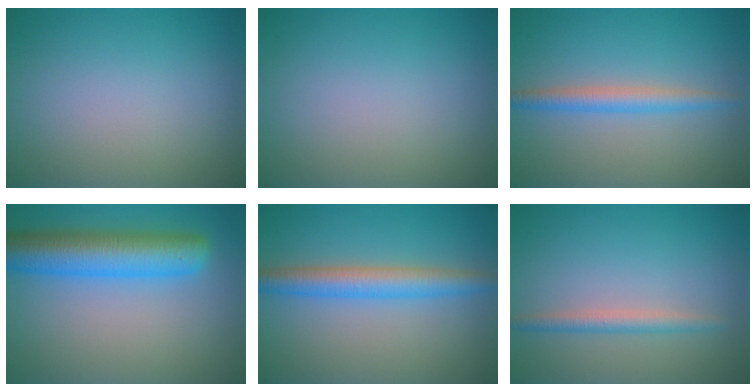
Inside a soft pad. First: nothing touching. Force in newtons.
{"total": 0.0}
{"total": 2.5, "press": 2.5, "slide": 0.1}
{"total": 7.7, "press": 7.6, "slide": 0.4}
{"total": 4.1, "press": 4.1, "slide": 0.1}
{"total": 1.8, "press": 1.8, "slide": 0.1}